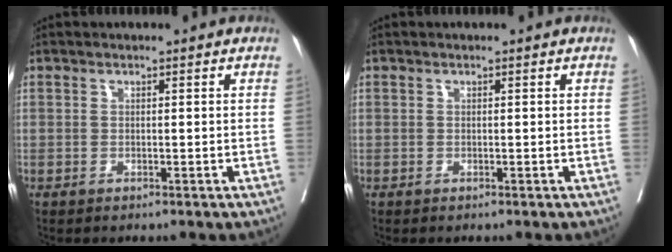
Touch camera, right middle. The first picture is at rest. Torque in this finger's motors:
{"motor_torque": [0.00, 0.00, 0.00, -0.01]}